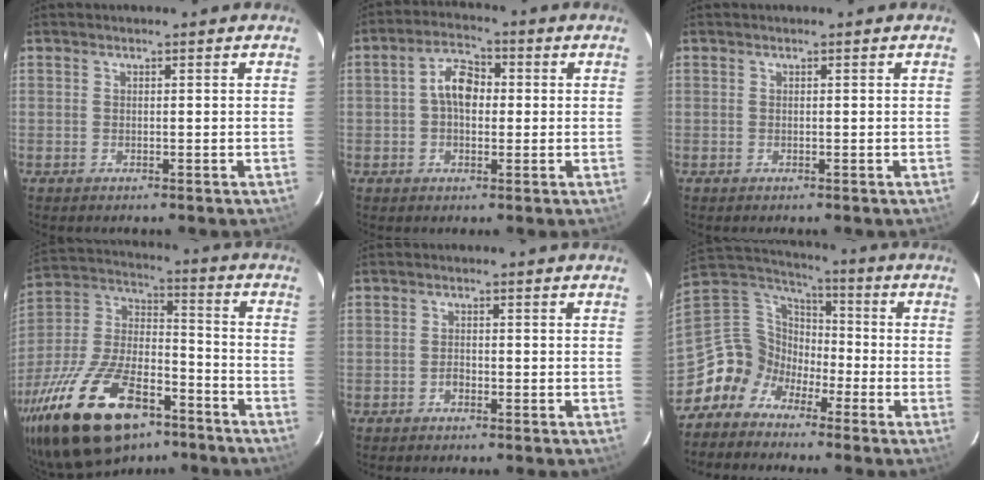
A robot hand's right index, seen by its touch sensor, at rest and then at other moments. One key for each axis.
{"total": 6.3, "fx": 0.3, "fy": 4.0, "fz": 4.8, "tx": -0.087, "ty": 0.020, "tz": 0.004}
{"total": 0.0}
{"total": 28.6, "fx": -17.3, "fy": 13.1, "fz": 18.6, "tx": -0.379, "ty": -0.014, "tz": -0.286}
{"total": 1.3, "fx": -0.7, "fy": 0.9, "fz": 0.7, "tx": -0.014, "ty": 0.004, "tz": -0.012}
{"total": 10.5, "fx": -6.7, "fy": 7.8, "fz": 1.6, "tx": -0.051, "ty": 0.037, "tz": -0.147}